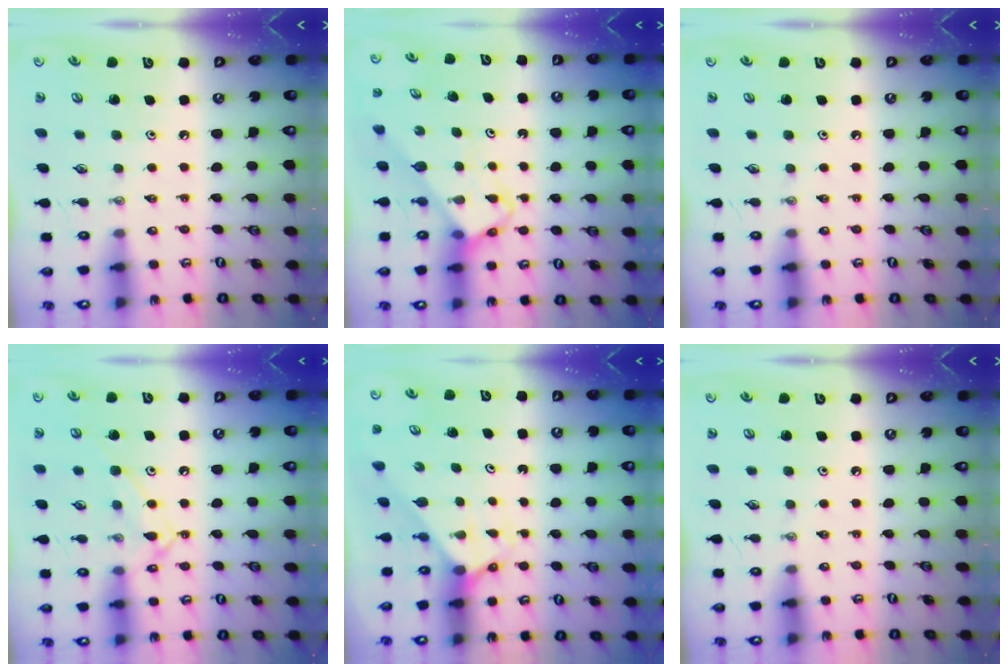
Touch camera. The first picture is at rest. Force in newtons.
{"total": 3.6, "press": 3.6, "slide": 0.1}
{"total": 0.0}
{"total": 11.4, "press": 11.4, "slide": 0.8}
{"total": 2.4, "press": 2.4, "slide": 0.2}
{"total": 0.0}